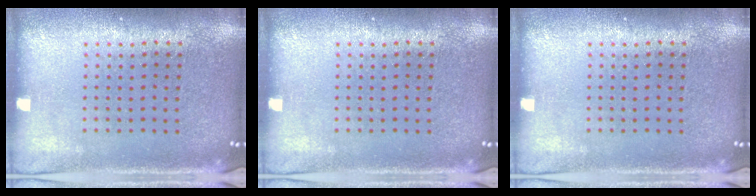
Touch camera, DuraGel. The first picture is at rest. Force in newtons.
{"total": 0.0}
{"total": 0.0}